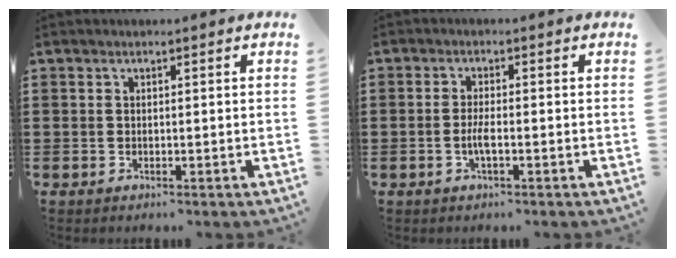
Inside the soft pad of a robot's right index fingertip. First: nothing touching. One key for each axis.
{"total": 2.7, "fx": -0.9, "fy": 0.5, "fz": 2.5, "tx": -0.058, "ty": -0.003, "tz": -0.021}